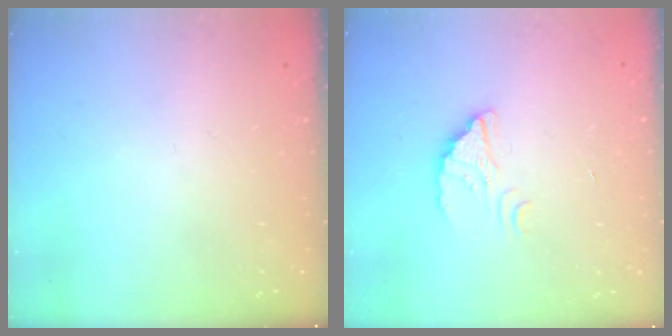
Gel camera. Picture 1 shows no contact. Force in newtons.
{"total": 2.4, "press": 2.4, "slide": 0.0}